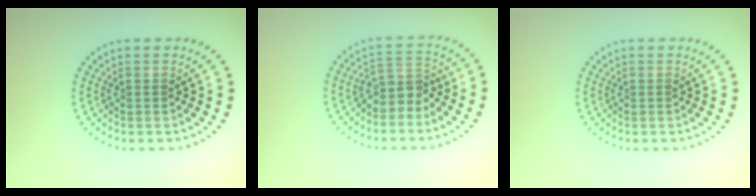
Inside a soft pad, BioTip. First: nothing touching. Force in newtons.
{"total": 2.6, "press": 2.0, "slide": 1.6}
{"total": 0.0}